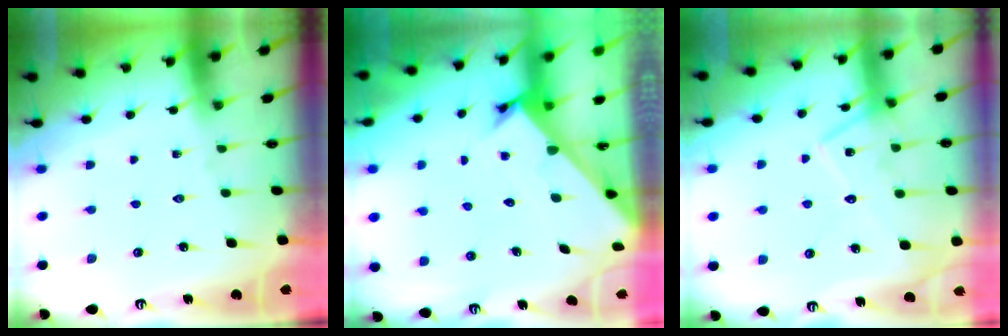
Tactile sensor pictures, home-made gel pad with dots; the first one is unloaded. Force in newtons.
{"total": 2.3, "press": 2.3, "slide": 0.2}
{"total": 14.7, "press": 14.7, "slide": 1.0}